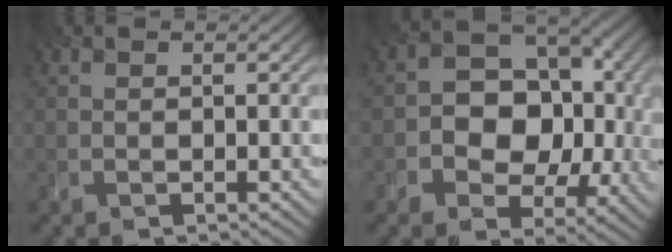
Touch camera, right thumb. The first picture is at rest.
{"total": 10.9, "force": [-0.4, 8.5, 6.8], "torque": [-0.094, -0.009, -0.022]}